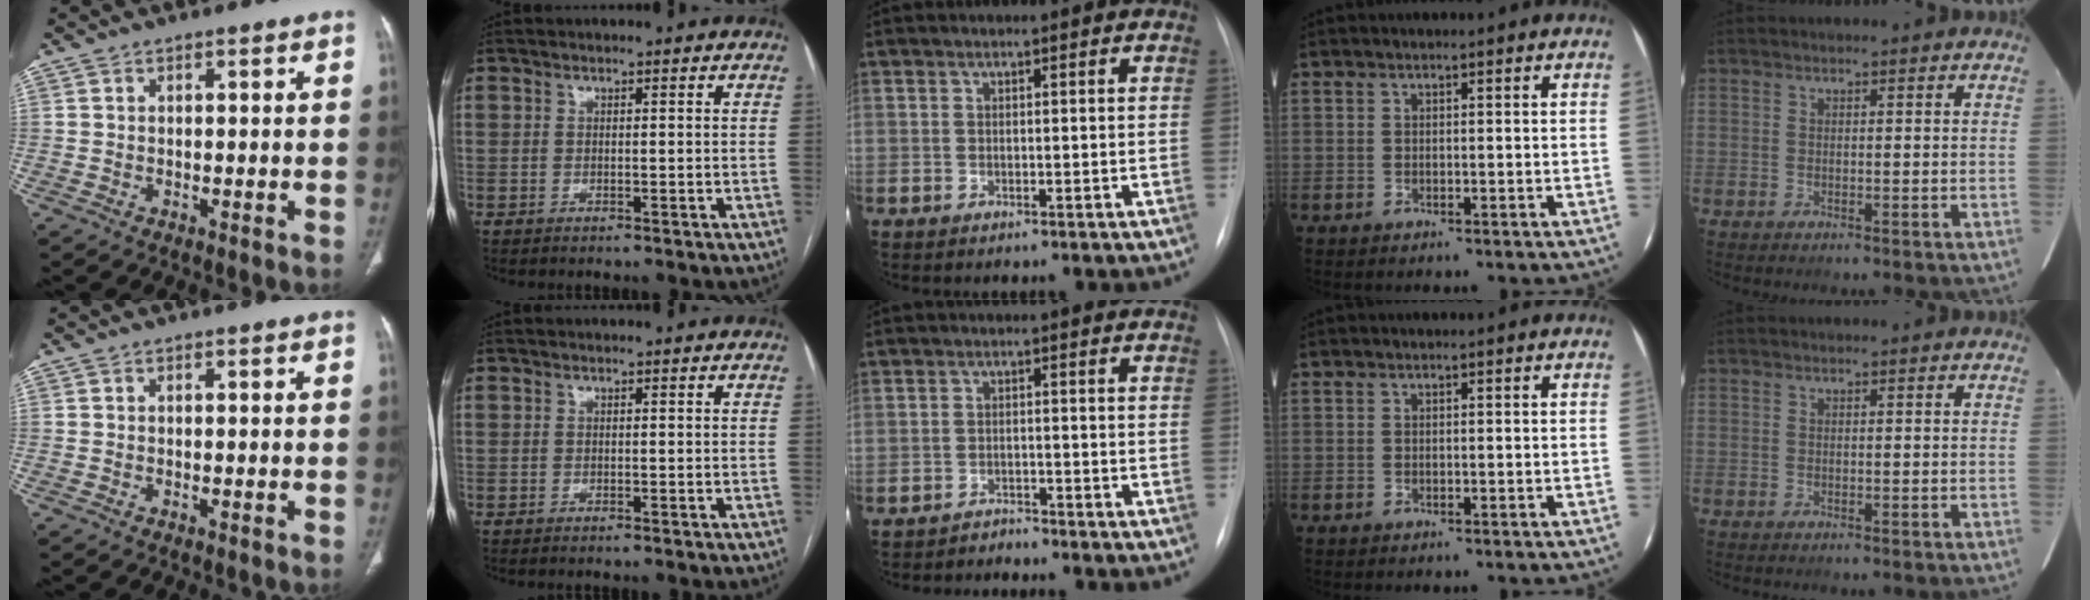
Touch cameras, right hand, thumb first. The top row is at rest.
{"middle": {"total": 1.8, "force": [-1.6, 0.0, -0.8], "torque": [0.018, -0.010, -0.027]}}